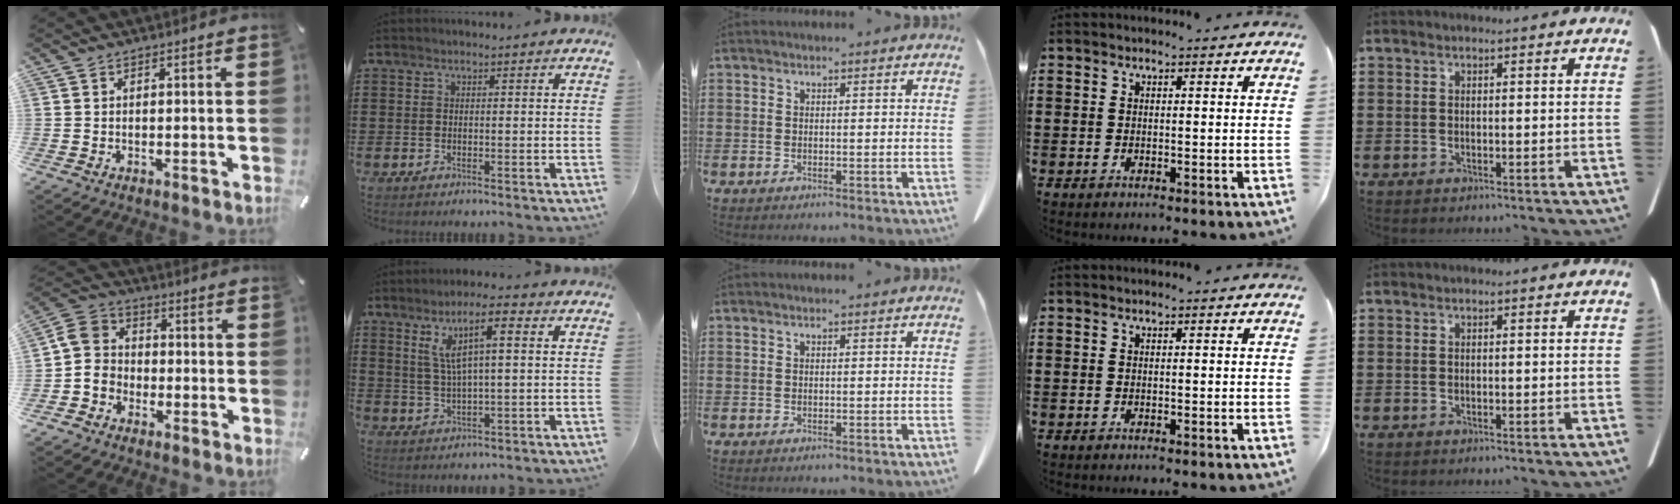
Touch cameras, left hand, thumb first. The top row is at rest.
{"thumb": {"total": 7.2, "force": [-2.5, 6.5, 1.6], "torque": [-0.048, 0.028, -0.049]}, "index": {"total": 7.4, "force": [2.5, 1.5, 6.8], "torque": [-0.134, 0.008, 0.040]}}